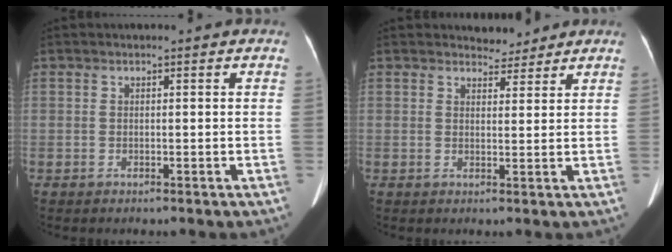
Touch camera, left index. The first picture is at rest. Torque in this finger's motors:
{"motor_torque": [0.87, -1.26, -0.03, 0.00]}